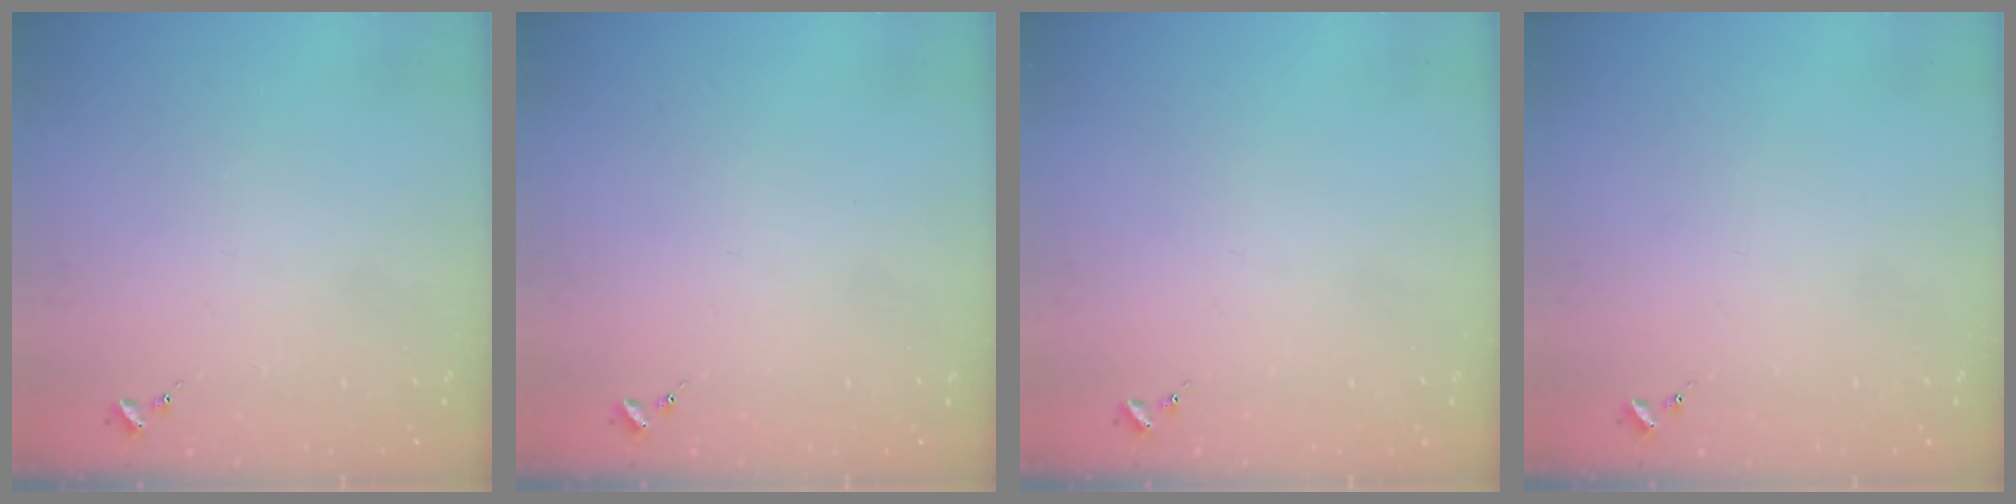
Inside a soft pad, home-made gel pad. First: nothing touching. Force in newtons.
{"total": 0.0}
{"total": 0.0}
{"total": 0.0}